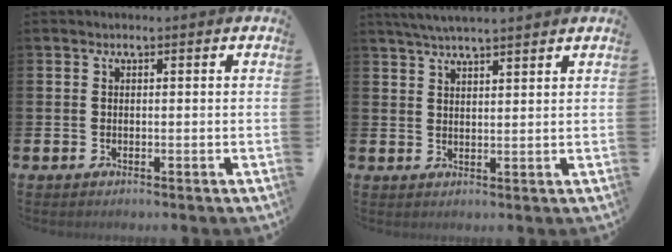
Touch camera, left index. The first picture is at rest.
{"total": 4.2, "force": [4.0, 0.0, 1.3], "torque": [-0.034, -0.009, 0.073]}